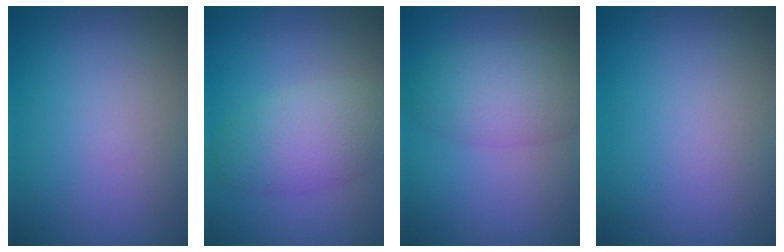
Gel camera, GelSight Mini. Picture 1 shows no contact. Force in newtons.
{"total": 4.8, "press": 4.8, "slide": 0.2}
{"total": 4.9, "press": 4.9, "slide": 0.1}
{"total": 0.0}